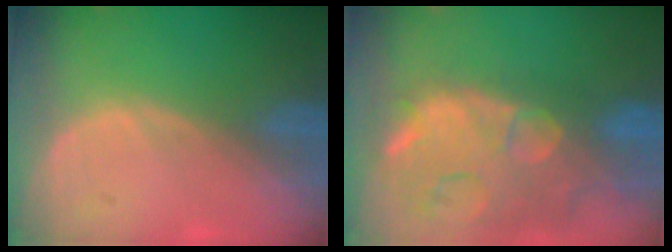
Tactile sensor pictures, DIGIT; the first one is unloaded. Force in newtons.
{"total": 14.9, "press": 11.9, "slide": 9.0}